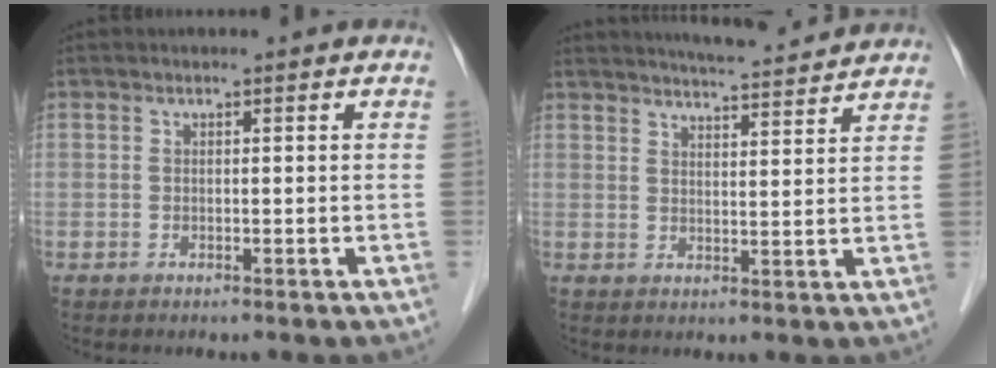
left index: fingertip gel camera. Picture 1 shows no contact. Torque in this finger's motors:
{"motor_torque": [-0.07, -0.52, 0.12, 0.03]}